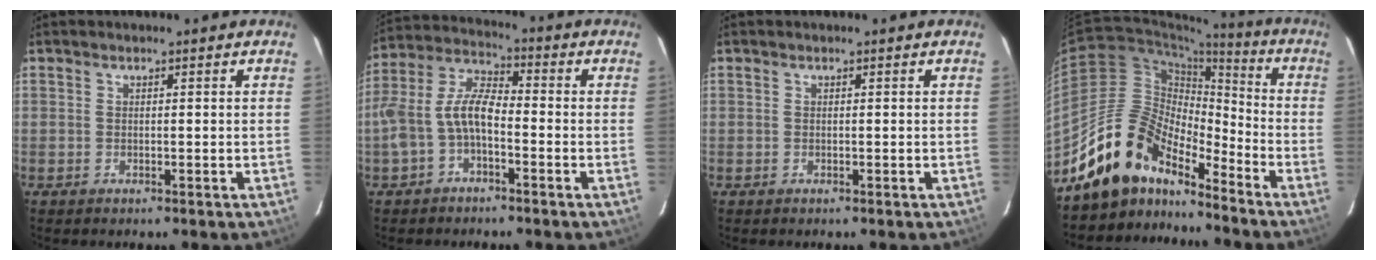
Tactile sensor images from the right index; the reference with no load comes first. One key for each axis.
{"total": 8.5, "fx": -3.1, "fy": 3.9, "fz": 7.0, "tx": -0.156, "ty": 0.019, "tz": -0.059}
{"total": 0.0}
{"total": 14.6, "fx": -12.6, "fy": 5.6, "fz": 4.7, "tx": -0.094, "ty": 0.026, "tz": -0.235}